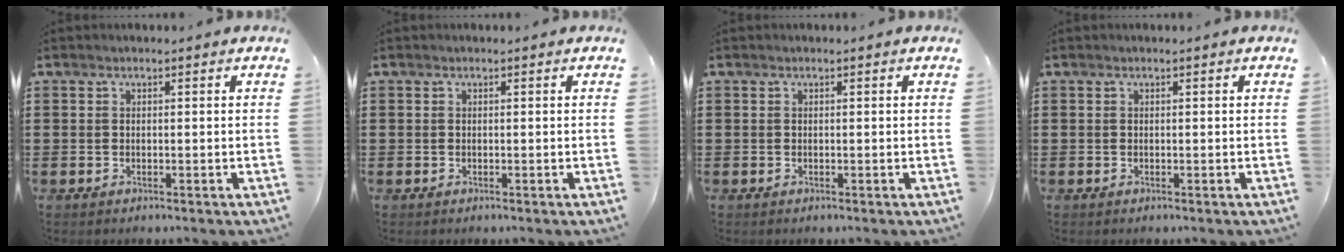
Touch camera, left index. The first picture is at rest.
{"total": 0.0}
{"total": 0.0}
{"total": 0.0}